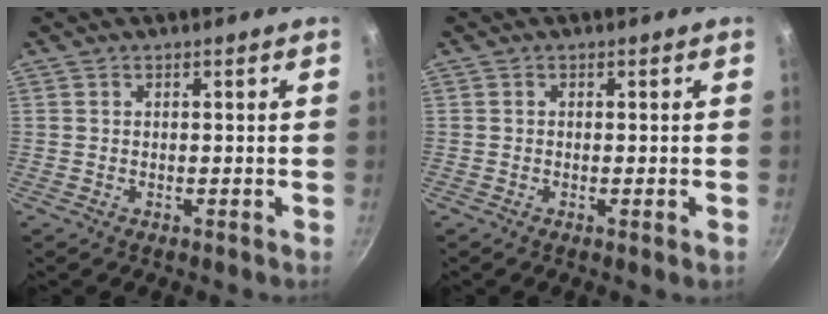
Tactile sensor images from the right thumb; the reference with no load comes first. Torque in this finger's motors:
{"motor_torque": [-0.01, 0.03, -0.16, -0.27, 0.00]}